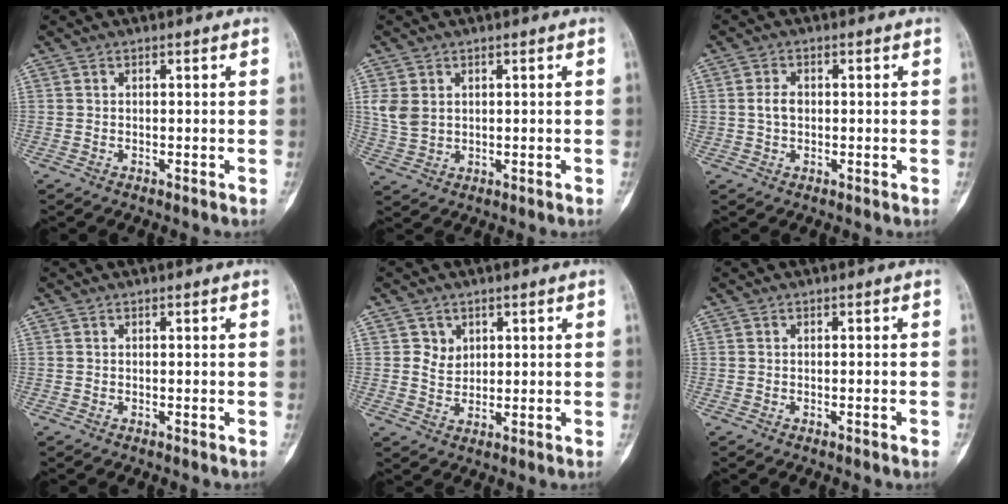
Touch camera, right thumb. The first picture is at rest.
{"total": 4.7, "force": [1.3, 3.6, 2.7], "torque": [-0.048, -0.001, 0.034]}
{"total": 2.6, "force": [0.1, 1.9, 1.8], "torque": [-0.029, 0.006, 0.001]}
{"total": 0.0}
{"total": 3.3, "force": [1.4, 2.8, 1.0], "torque": [0.000, -0.009, 0.026]}
{"total": 1.0, "force": [-0.5, 0.1, 0.8], "torque": [-0.016, 0.001, -0.005]}